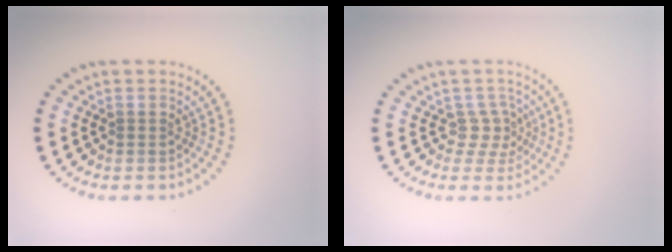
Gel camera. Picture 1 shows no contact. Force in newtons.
{"total": 2.2, "press": 1.6, "slide": 1.6}